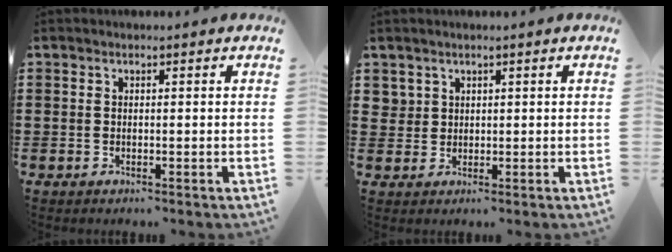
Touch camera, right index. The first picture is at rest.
{"total": 2.3, "force": [1.4, 1.8, 0.1], "torque": [-0.011, 0.008, 0.027]}